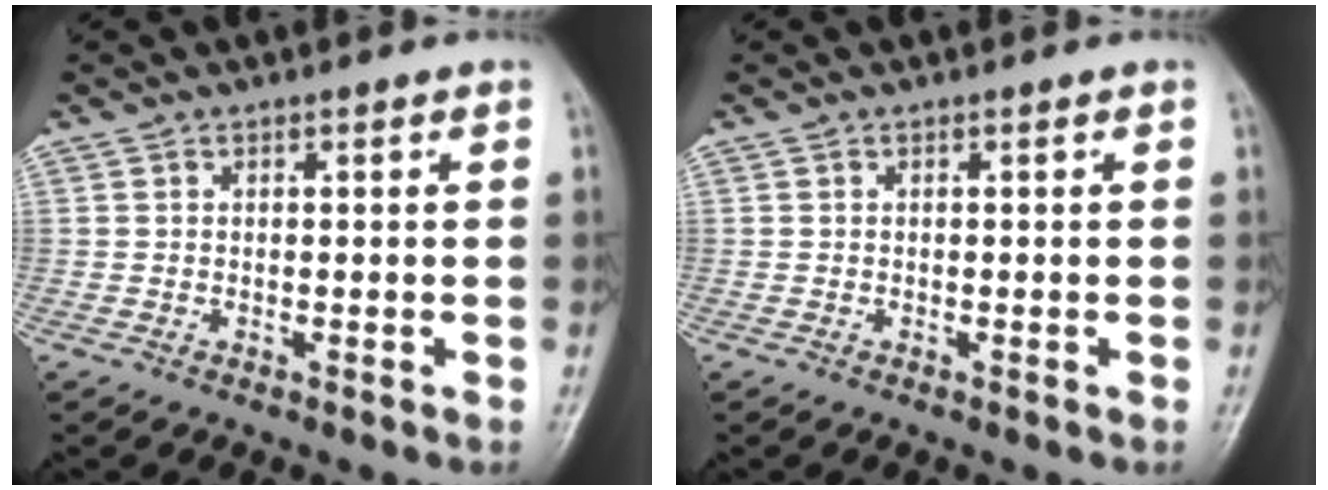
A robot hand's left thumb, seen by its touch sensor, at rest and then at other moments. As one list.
[{"total": 0.0}]